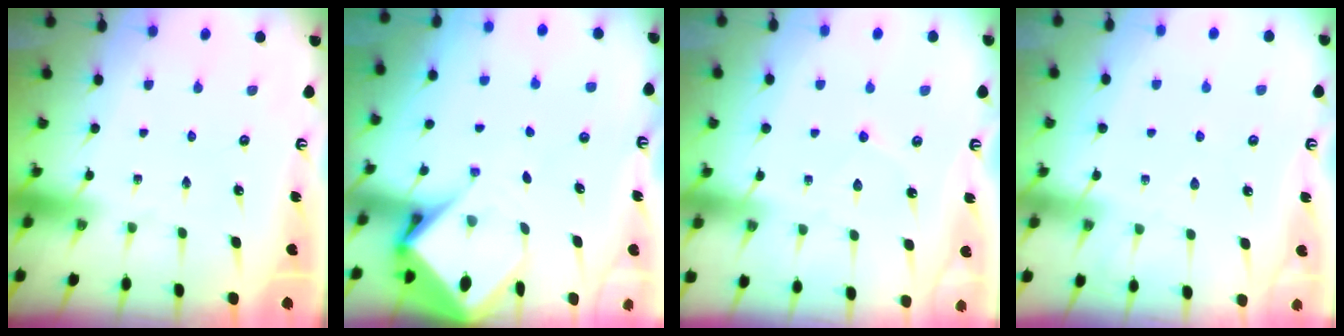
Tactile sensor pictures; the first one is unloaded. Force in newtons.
{"total": 7.7, "press": 7.6, "slide": 0.6}
{"total": 3.5, "press": 3.5, "slide": 0.4}
{"total": 5.3, "press": 5.2, "slide": 0.6}